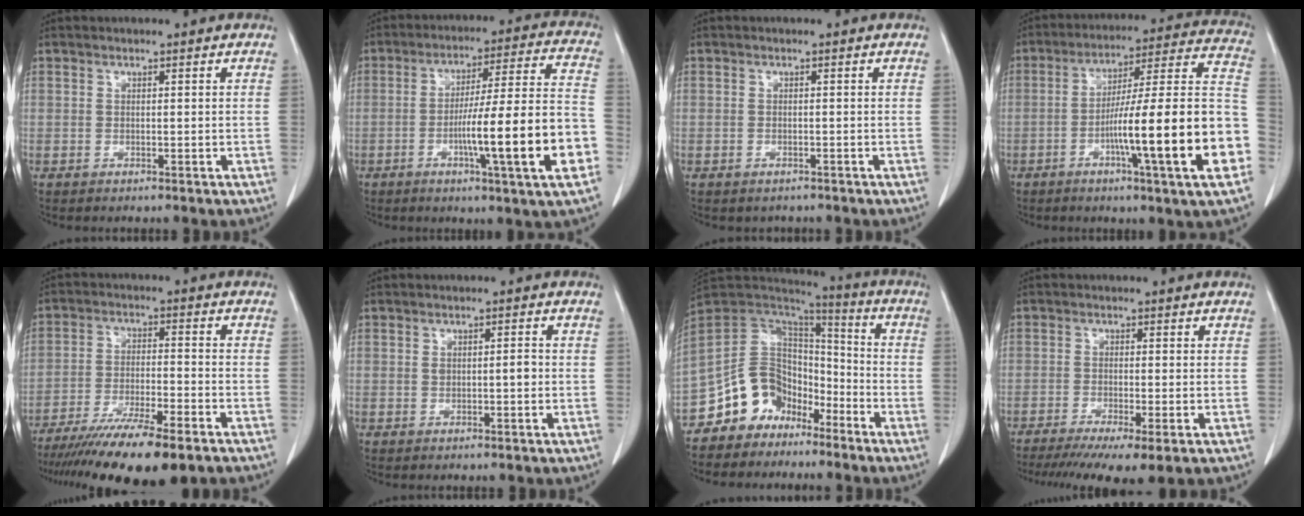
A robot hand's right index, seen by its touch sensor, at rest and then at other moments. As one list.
[{"total": 17.7, "force": [-5.4, -0.1, 16.8], "torque": [-0.237, 0.008, -0.081]}, {"total": 1.3, "force": [-1.0, 0.7, 0.1], "torque": [-0.008, 0.000, -0.012]}, {"total": 22.0, "force": [-6.6, 0.0, 21.0], "torque": [-0.260, 0.009, -0.104]}, {"total": 16.7, "force": [-12.9, 1.8, 10.5], "torque": [-0.170, -0.036, -0.209]}, {"total": 2.0, "force": [0.0, 0.7, 1.9], "torque": [-0.034, 0.006, 0.003]}, {"total": 11.3, "force": [-7.6, 8.1, 2.2], "torque": [-0.041, 0.078, -0.136]}, {"total": 9.8, "force": [-6.7, 1.2, 7.0], "torque": [-0.107, -0.018, -0.108]}]